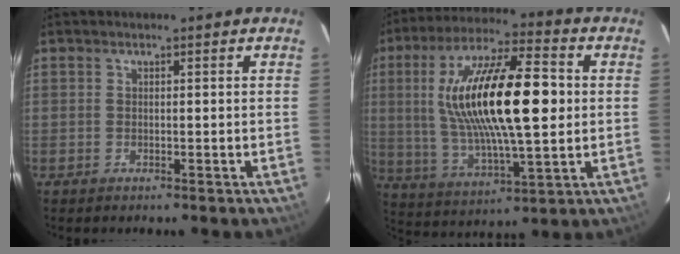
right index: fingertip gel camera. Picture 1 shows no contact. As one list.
[{"total": 22.2, "force": [2.8, 6.4, 21.1], "torque": [-0.391, 0.013, 0.055]}]